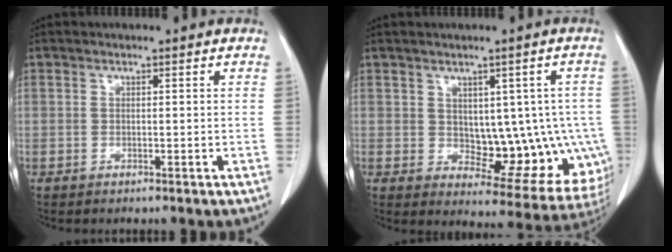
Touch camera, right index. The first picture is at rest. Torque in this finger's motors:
{"motor_torque": [0.19, 0.23, 0.11, 0.00]}